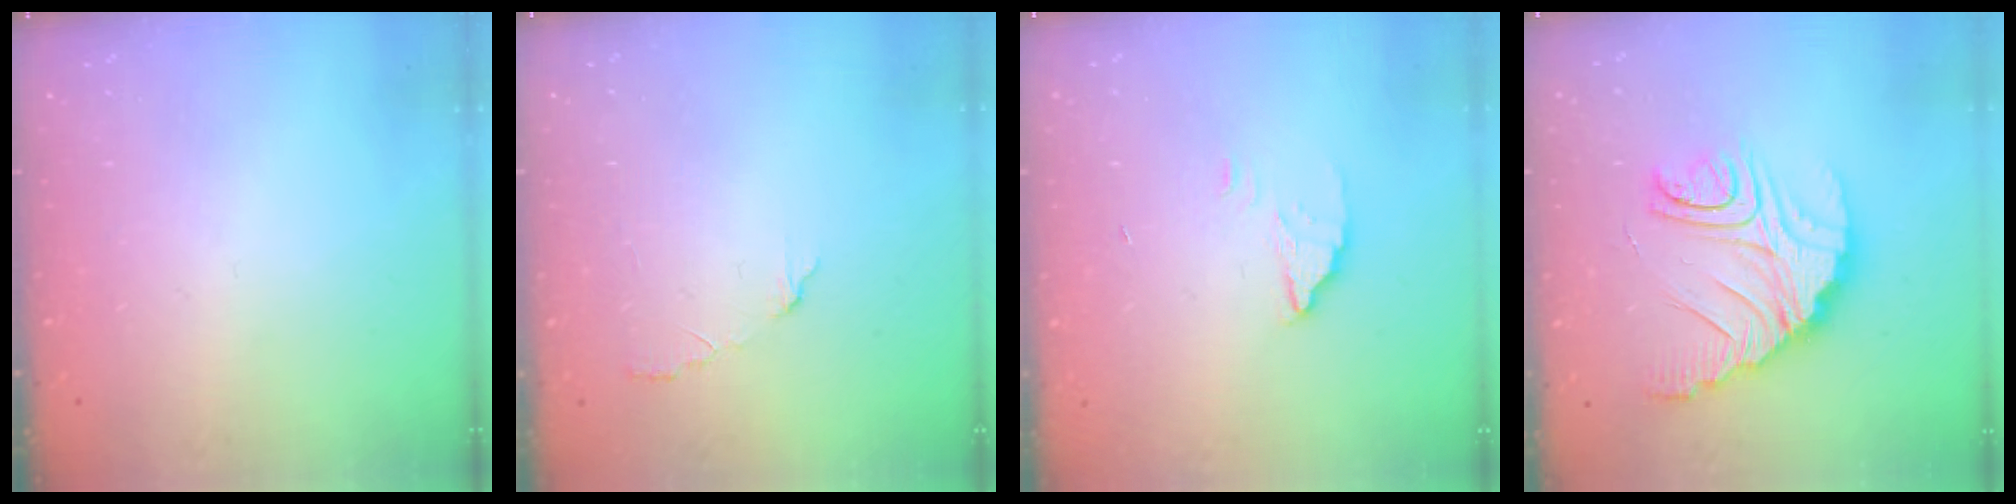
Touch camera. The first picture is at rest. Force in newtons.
{"total": 3.7, "press": 3.7, "slide": 0.2}
{"total": 1.8, "press": 1.8, "slide": 0.1}
{"total": 15.5, "press": 15.4, "slide": 1.5}